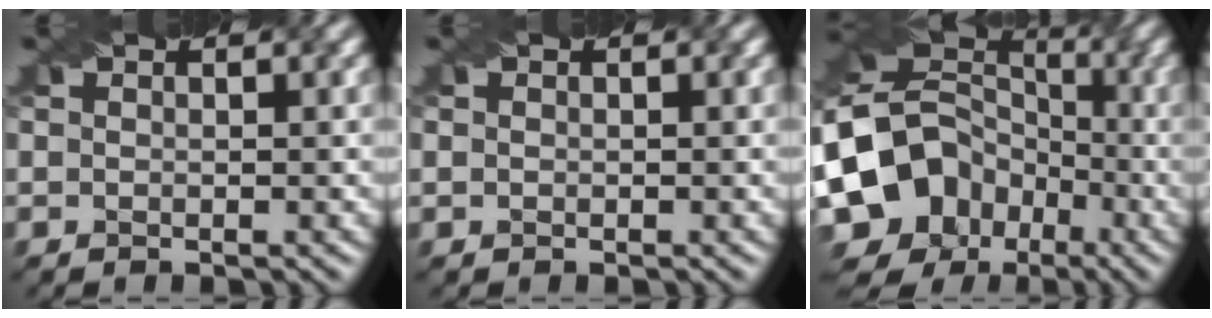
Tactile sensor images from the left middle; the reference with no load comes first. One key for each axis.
{"total": 0.7, "fx": 0.3, "fy": 0.6, "fz": 0.2, "tx": -0.006, "ty": 0.007, "tz": -0.003}
{"total": 12.5, "fx": -4.7, "fy": 10.3, "fz": 5.1, "tx": -0.111, "ty": 0.005, "tz": -0.093}